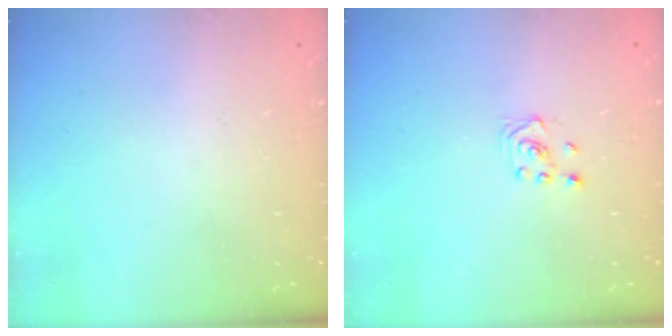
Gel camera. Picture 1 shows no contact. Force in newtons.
{"total": 1.9, "press": 1.8, "slide": 0.6}